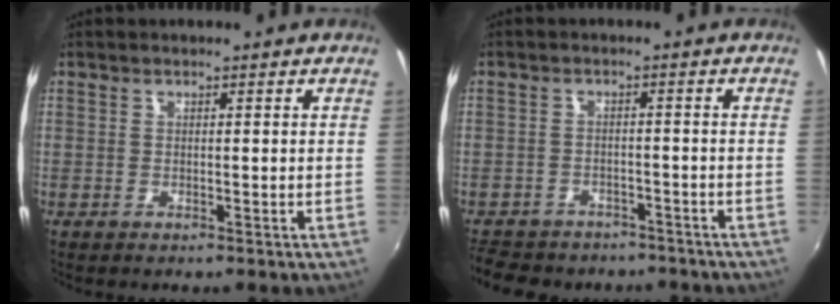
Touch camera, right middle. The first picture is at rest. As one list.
[{"total": 13.5, "force": [-10.9, 6.3, 4.8], "torque": [-0.123, -0.006, -0.153]}]